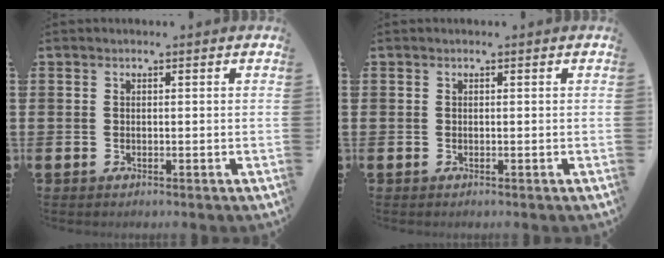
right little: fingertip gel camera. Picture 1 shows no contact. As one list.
[{"total": 0.0}]